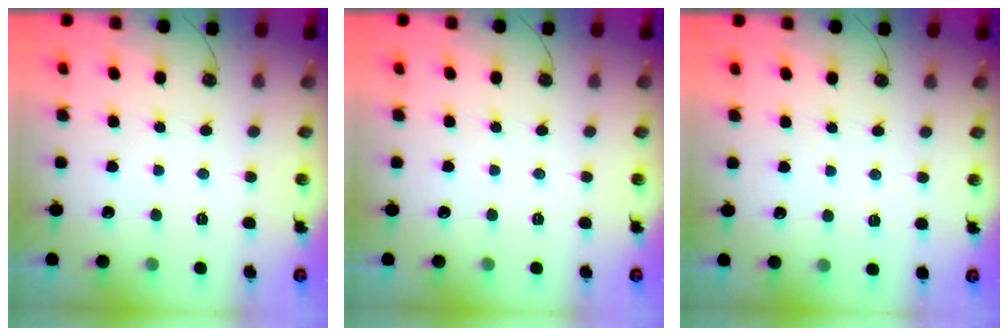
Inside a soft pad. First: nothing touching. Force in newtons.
{"total": 0.0}
{"total": 2.2, "press": 2.1, "slide": 0.7}